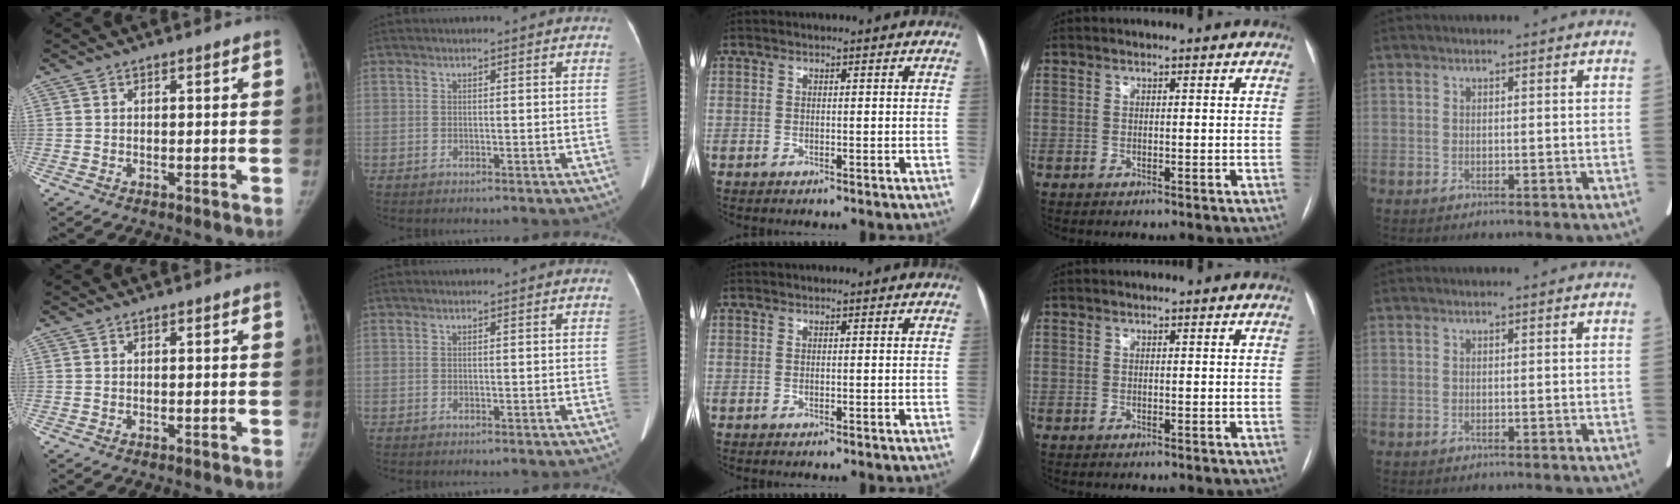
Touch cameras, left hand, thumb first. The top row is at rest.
{}